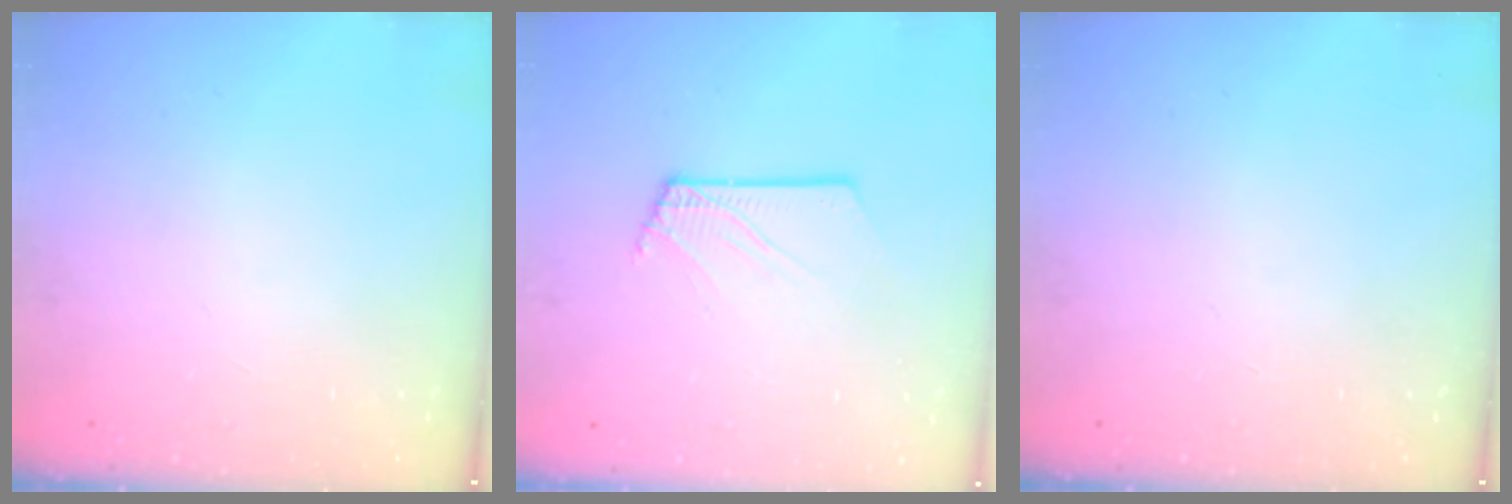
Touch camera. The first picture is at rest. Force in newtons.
{"total": 2.6, "press": 2.6, "slide": 0.3}
{"total": 0.0}